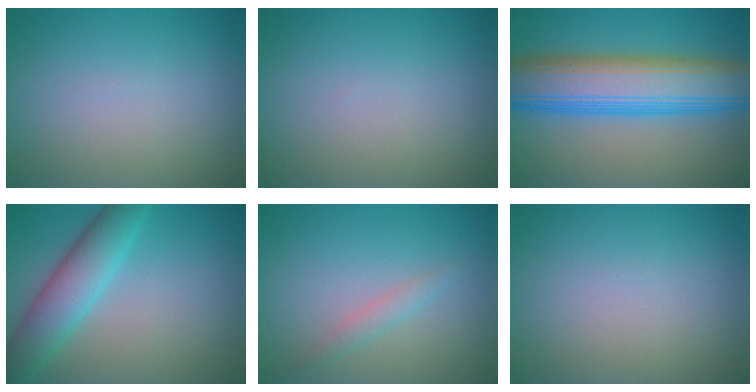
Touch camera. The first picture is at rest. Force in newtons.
{"total": 0.0}
{"total": 11.3, "press": 11.3, "slide": 0.4}
{"total": 5.6, "press": 5.6, "slide": 0.2}
{"total": 2.0, "press": 2.0, "slide": 0.2}
{"total": 0.0}